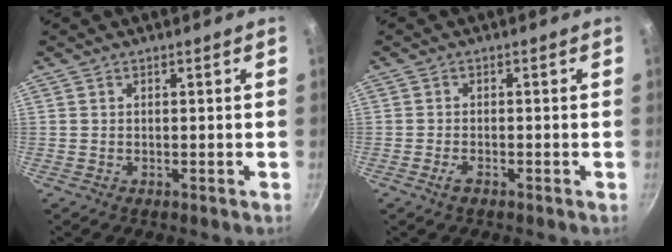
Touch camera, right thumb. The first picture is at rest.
{"total": 1.8, "force": [-1.2, 0.6, 1.2], "torque": [-0.028, 0.009, -0.025]}